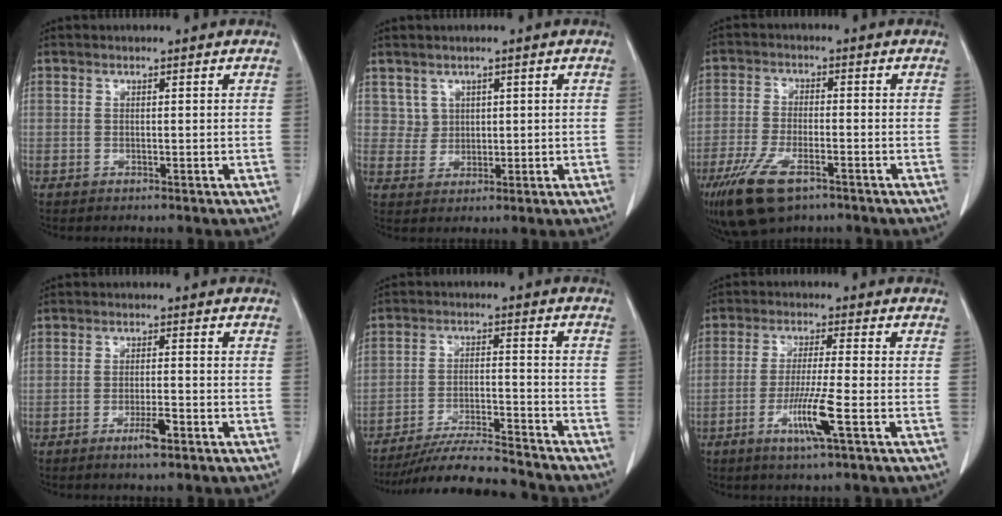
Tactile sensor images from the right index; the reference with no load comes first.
{"total": 3.0, "force": [1.4, 2.6, -0.1], "torque": [0.017, 0.007, 0.025]}
{"total": 10.4, "force": [-6.5, 3.7, 7.3], "torque": [-0.145, -0.019, -0.113]}
{"total": 3.2, "force": [-1.8, 0.3, 2.6], "torque": [-0.041, 0.000, -0.029]}
{"total": 13.8, "force": [-12.9, 0.7, 4.6], "torque": [-0.070, -0.004, -0.205]}
{"total": 7.1, "force": [-2.8, -0.6, 6.5], "torque": [-0.121, -0.015, -0.052]}